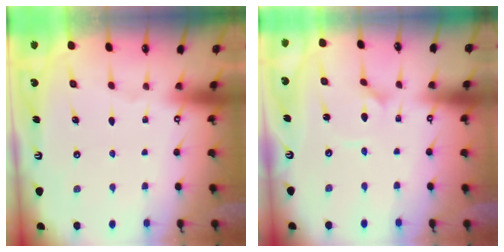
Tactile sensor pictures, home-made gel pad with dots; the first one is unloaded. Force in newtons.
{"total": 1.3, "press": 1.3, "slide": 0.1}